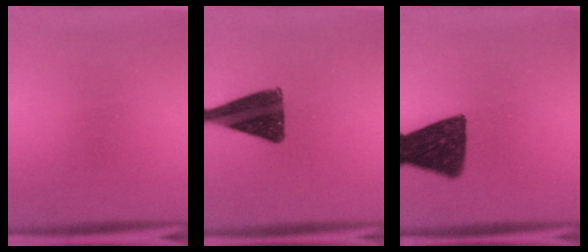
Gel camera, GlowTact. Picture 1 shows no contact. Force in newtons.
{"total": 10.2}
{"total": 12.5}